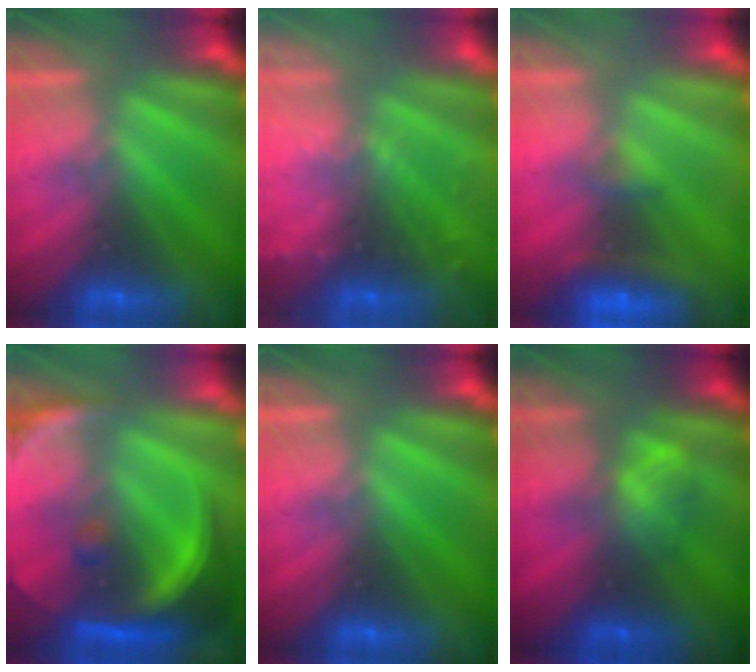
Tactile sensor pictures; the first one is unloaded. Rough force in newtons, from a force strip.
{"total": 6.1}
{"total": 5.9}
{"total": 8.3}
{"total": 0.0}
{"total": 2.1}